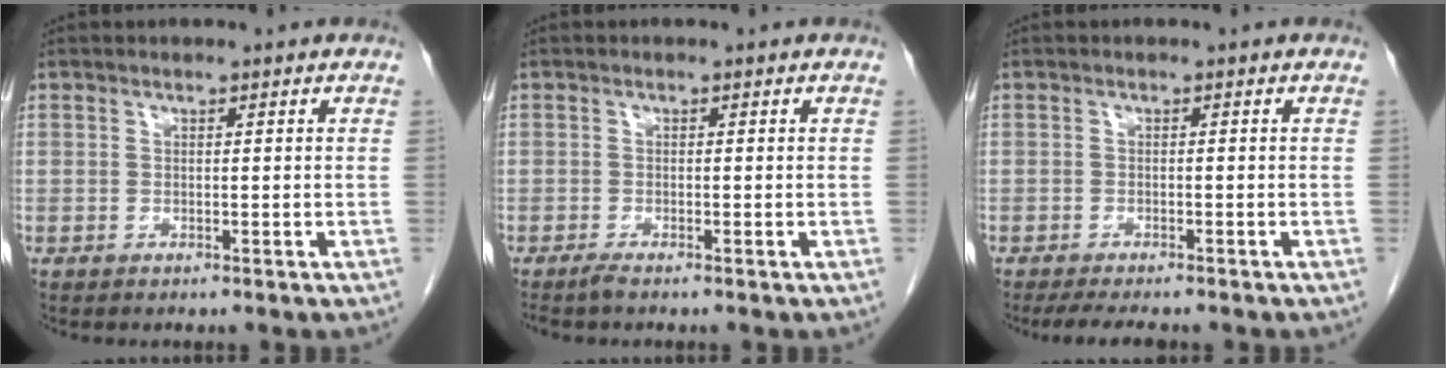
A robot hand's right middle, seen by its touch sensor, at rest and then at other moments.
{"total": 1.0, "force": [-0.8, -0.2, 0.5], "torque": [-0.015, -0.003, -0.018]}
{"total": 6.3, "force": [-5.4, 1.0, 3.2], "torque": [-0.042, -0.010, -0.079]}